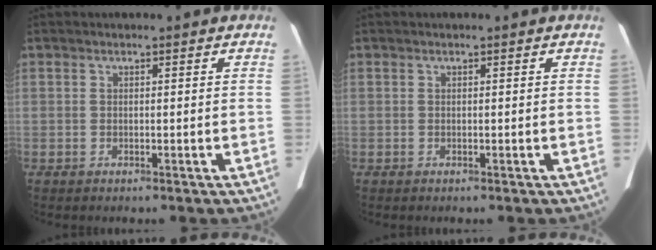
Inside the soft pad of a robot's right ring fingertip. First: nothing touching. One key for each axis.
{"total": 0.0}